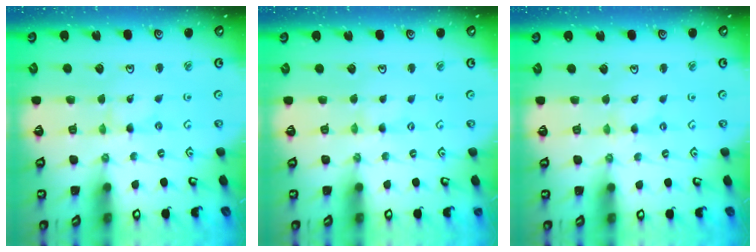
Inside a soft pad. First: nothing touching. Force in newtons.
{"total": 0.0}
{"total": 0.0}